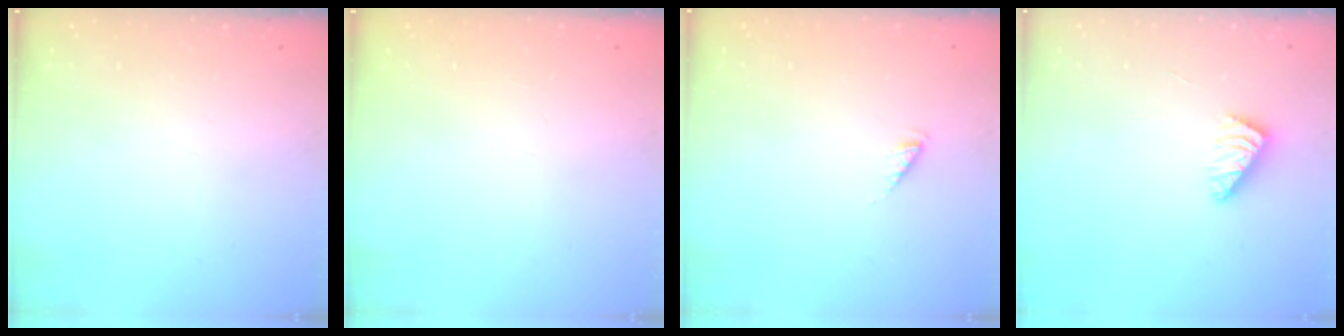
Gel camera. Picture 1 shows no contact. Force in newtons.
{"total": 0.0}
{"total": 0.8, "press": 0.8, "slide": 0.2}
{"total": 2.2, "press": 2.2, "slide": 0.4}